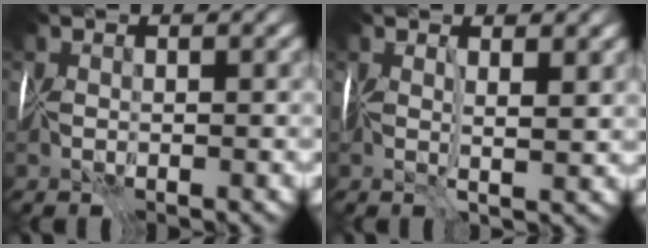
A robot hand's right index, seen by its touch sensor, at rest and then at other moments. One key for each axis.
{"total": 1.7, "fx": 1.2, "fy": -0.6, "fz": 1.1, "tx": -0.012, "ty": -0.003, "tz": 0.024}